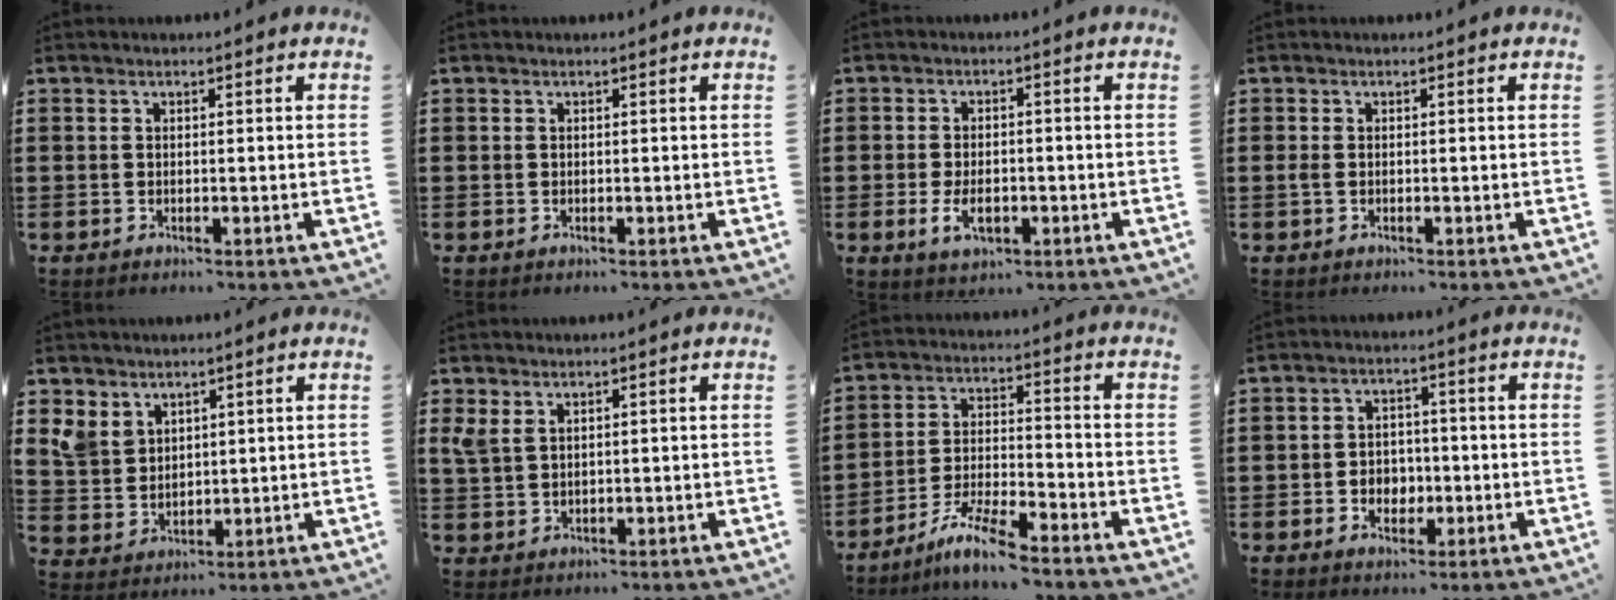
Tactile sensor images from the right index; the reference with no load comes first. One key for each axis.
{"total": 0.0}
{"total": 4.2, "fx": -1.1, "fy": 2.4, "fz": 3.3, "tx": -0.071, "ty": -0.001, "tz": -0.023}
{"total": 0.8, "fx": -0.2, "fy": 0.2, "fz": 0.7, "tx": -0.022, "ty": -0.004, "tz": -0.006}
{"total": 5.0, "fx": 3.4, "fy": 3.6, "fz": 0.7, "tx": -0.037, "ty": 0.006, "tz": 0.067}
{"total": 2.6, "fx": 1.7, "fy": 1.3, "fz": 1.5, "tx": -0.043, "ty": 0.002, "tz": 0.030}
{"total": 6.8, "fx": -6.0, "fy": 0.1, "fz": 3.2, "tx": -0.073, "ty": -0.007, "tz": -0.116}
{"total": 3.5, "fx": -1.1, "fy": 2.9, "fz": 1.7, "tx": -0.031, "ty": 0.001, "tz": -0.027}